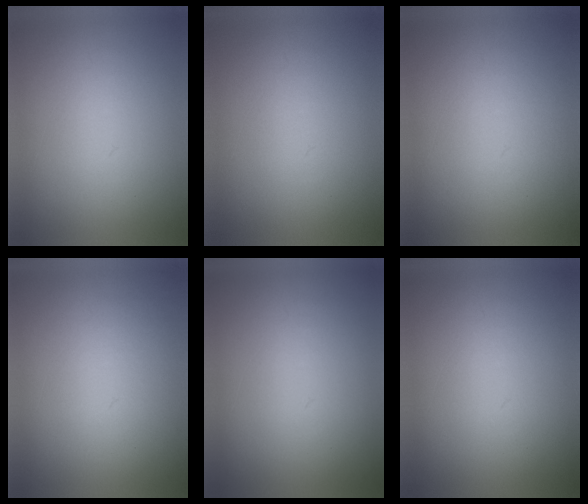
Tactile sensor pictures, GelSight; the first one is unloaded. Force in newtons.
{"total": 0.0}
{"total": 1.1}
{"total": 1.8}
{"total": 0.0}
{"total": 0.0}